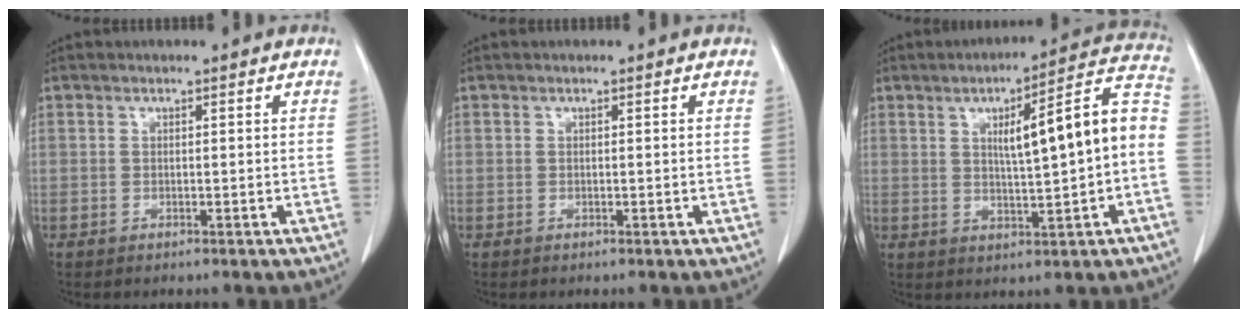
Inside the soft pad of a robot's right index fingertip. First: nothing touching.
{"total": 0.0}
{"total": 13.5, "force": [0.5, 1.1, 13.5], "torque": [-0.183, 0.033, 0.008]}